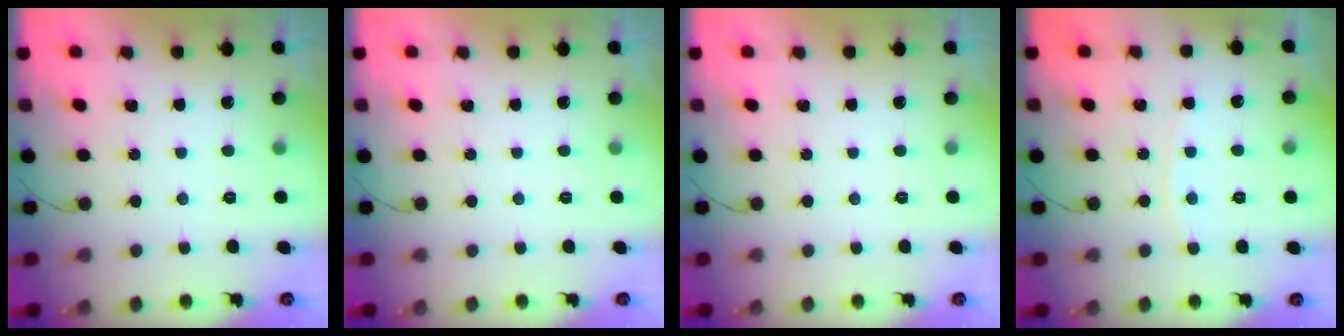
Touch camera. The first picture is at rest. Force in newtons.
{"total": 0.0}
{"total": 0.0}
{"total": 5.7, "press": 5.7, "slide": 0.6}